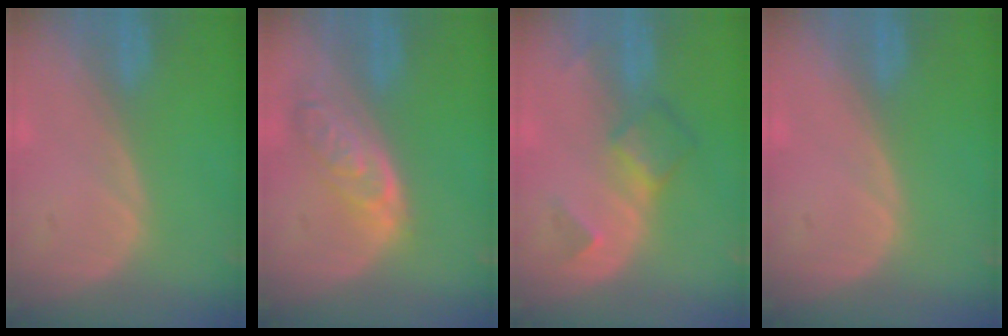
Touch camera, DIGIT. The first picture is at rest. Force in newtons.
{"total": 6.3, "press": 5.7, "slide": 2.8}
{"total": 5.1, "press": 4.5, "slide": 2.4}
{"total": 0.0}